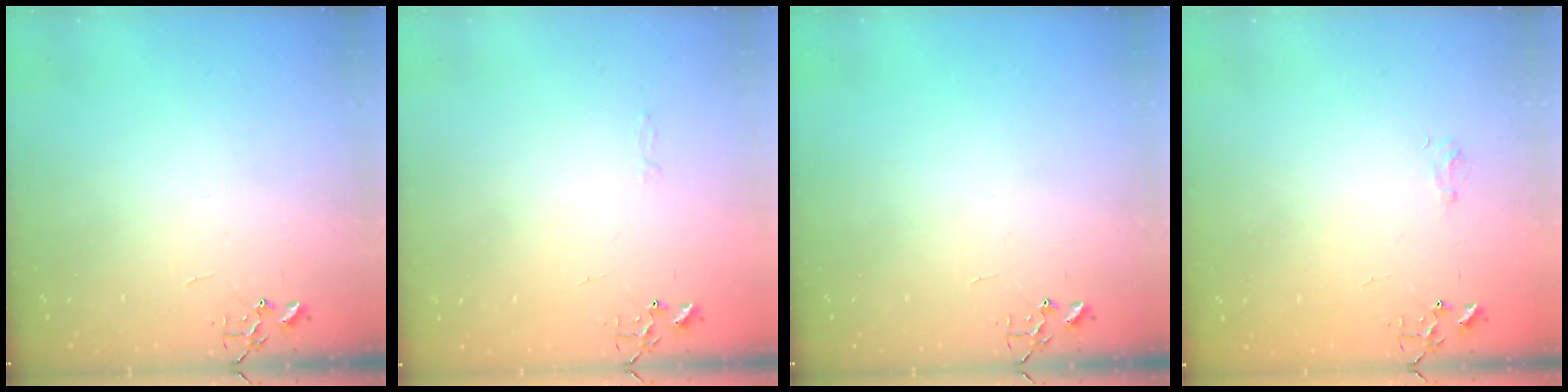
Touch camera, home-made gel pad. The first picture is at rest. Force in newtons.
{"total": 2.8, "press": 2.8, "slide": 0.4}
{"total": 0.0}
{"total": 5.6, "press": 5.6, "slide": 0.7}